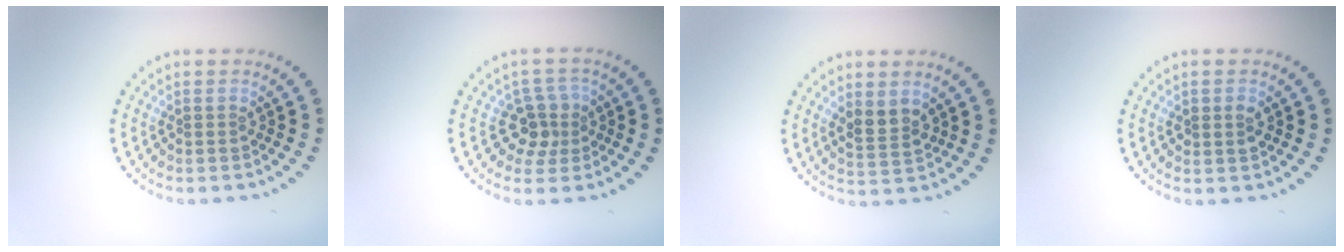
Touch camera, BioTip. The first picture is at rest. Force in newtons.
{"total": 2.8, "press": 2.4, "slide": 1.4}
{"total": 2.5, "press": 2.3, "slide": 1.0}
{"total": 1.4, "press": 1.3, "slide": 0.2}